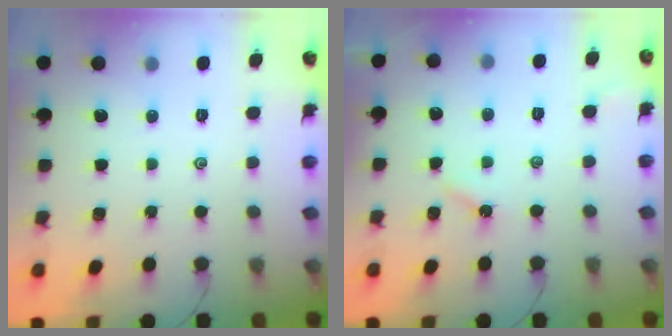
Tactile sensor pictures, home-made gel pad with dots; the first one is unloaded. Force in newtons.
{"total": 3.1, "press": 3.0, "slide": 0.4}